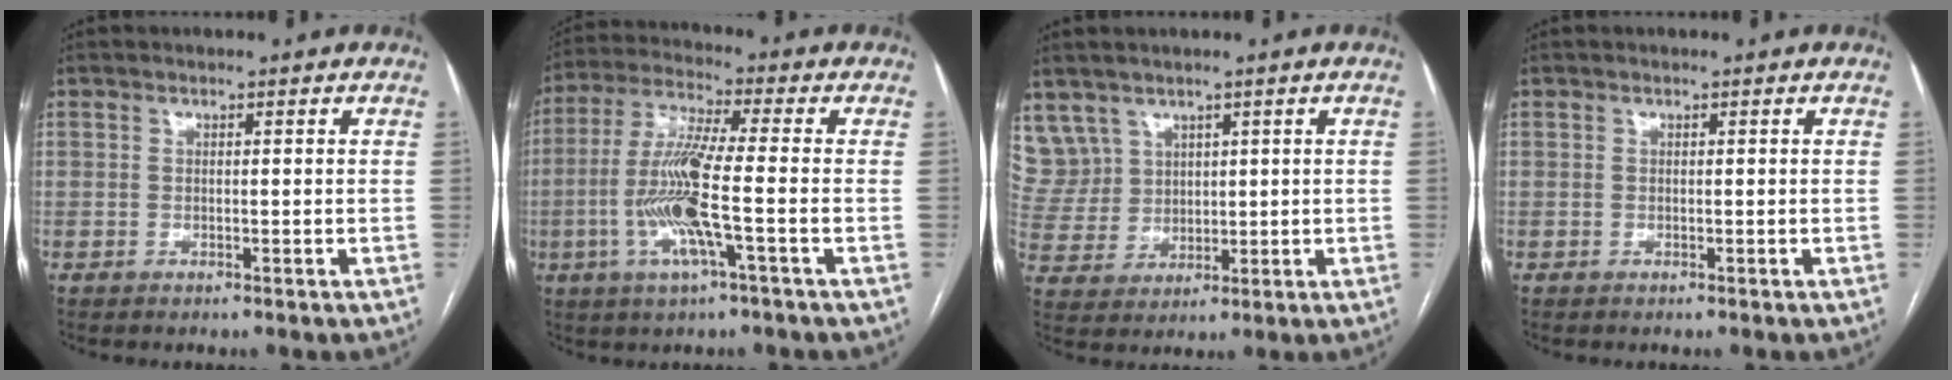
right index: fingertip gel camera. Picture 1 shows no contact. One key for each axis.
{"total": 11.8, "fx": -2.6, "fy": 0.2, "fz": 11.5, "tx": -0.237, "ty": -0.005, "tz": -0.059}
{"total": 8.9, "fx": 5.3, "fy": 7.0, "fz": 0.8, "tx": -0.033, "ty": 0.033, "tz": 0.127}
{"total": 0.0}